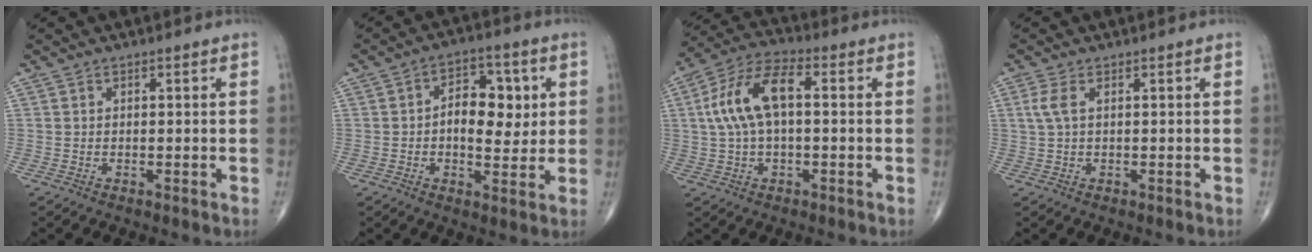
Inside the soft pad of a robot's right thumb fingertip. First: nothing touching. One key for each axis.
{"total": 10.3, "fx": 1.1, "fy": 6.2, "fz": 8.1, "tx": -0.080, "ty": 0.004, "tz": 0.015}
{"total": 12.2, "fx": 1.3, "fy": 5.9, "fz": 10.6, "tx": -0.218, "ty": 0.038, "tz": 0.020}
{"total": 2.7, "fx": 0.7, "fy": 1.1, "fz": 2.4, "tx": -0.071, "ty": 0.011, "tz": 0.018}